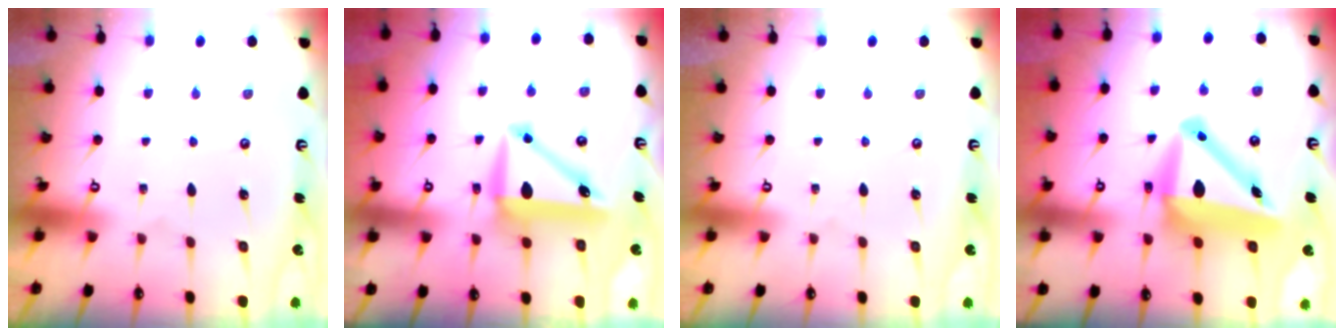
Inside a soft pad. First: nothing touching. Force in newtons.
{"total": 10.3, "press": 10.1, "slide": 2.2}
{"total": 0.0}
{"total": 13.6, "press": 13.3, "slide": 2.6}